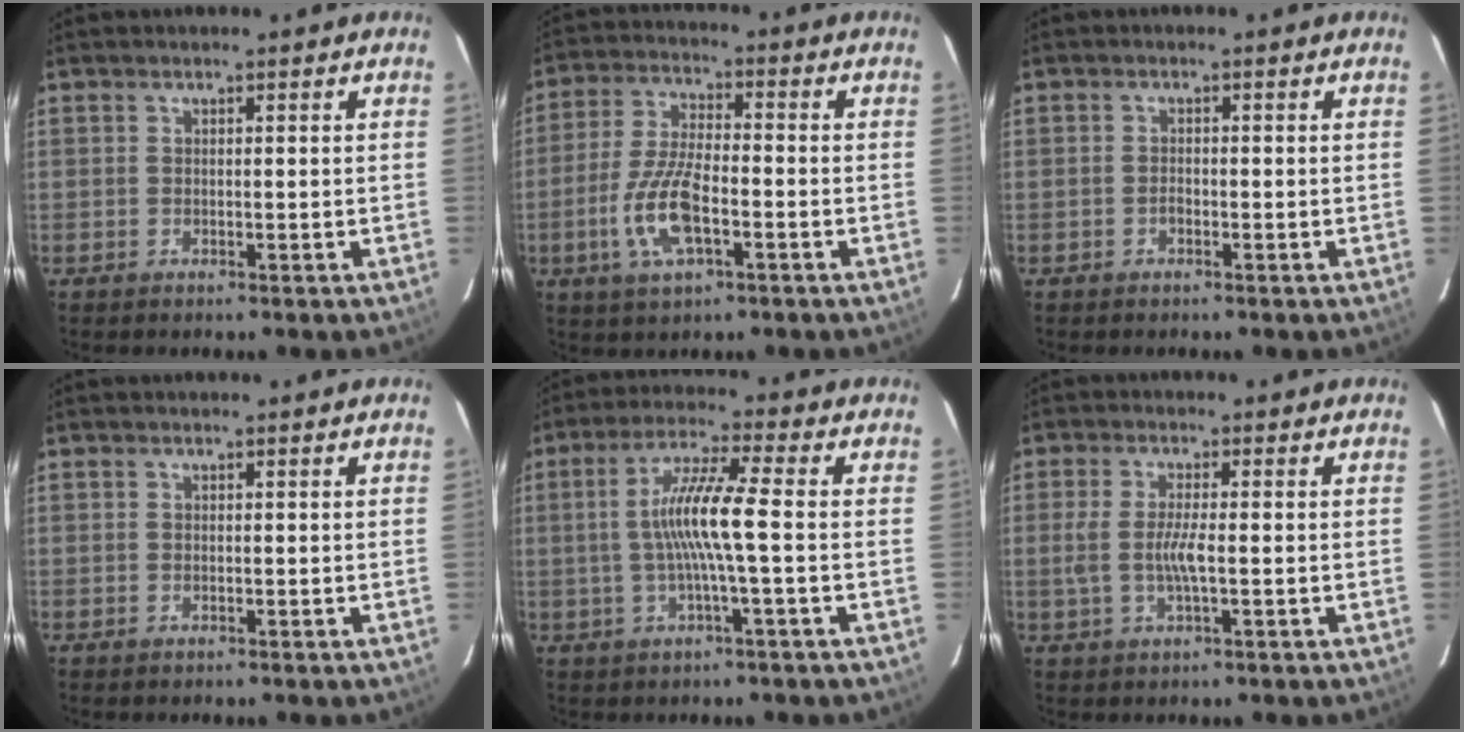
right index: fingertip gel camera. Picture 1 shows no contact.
{"total": 10.9, "force": [-3.9, 3.7, 9.4], "torque": [-0.200, -0.003, -0.076]}
{"total": 0.9, "force": [-0.6, 0.4, 0.4], "torque": [-0.007, 0.002, -0.013]}
{"total": 0.0}
{"total": 9.0, "force": [-0.9, -0.4, 8.9], "torque": [-0.177, 0.006, -0.016]}
{"total": 5.0, "force": [-0.8, 0.6, 4.9], "torque": [-0.099, -0.004, -0.014]}